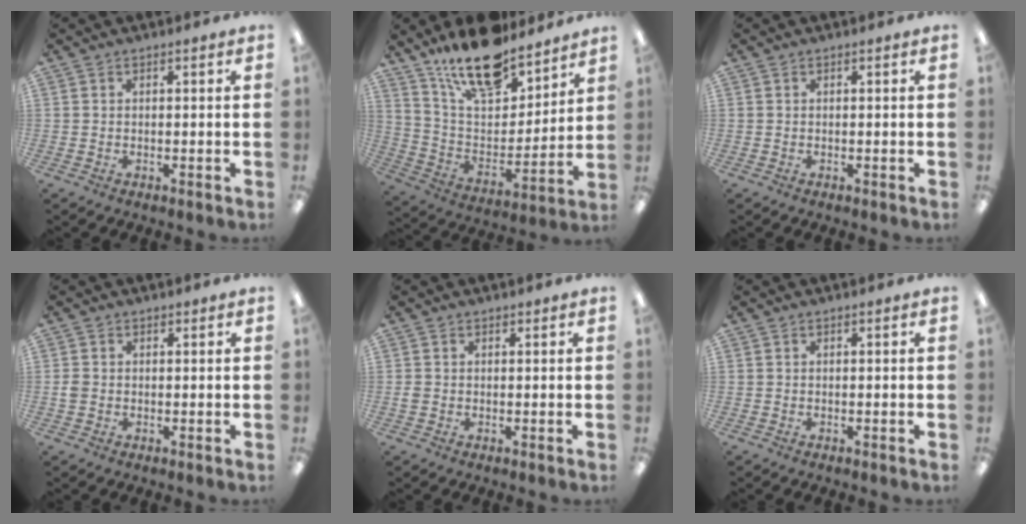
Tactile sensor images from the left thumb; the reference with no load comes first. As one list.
[{"total": 18.7, "force": [14.9, 7.2, 8.5], "torque": [-0.151, -0.098, 0.262]}, {"total": 0.0}, {"total": 1.7, "force": [-0.1, 1.5, 0.8], "torque": [-0.014, 0.004, -0.002]}, {"total": 1.3, "force": [0.0, 1.2, 0.5], "torque": [-0.009, 0.004, 0.000]}, {"total": 0.0}]